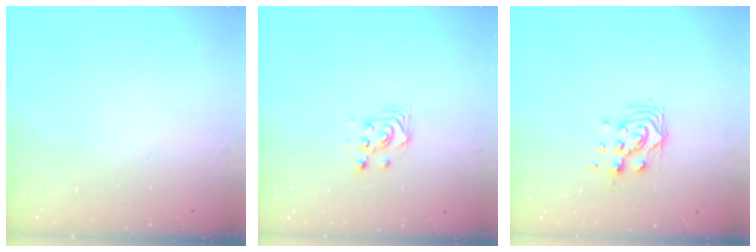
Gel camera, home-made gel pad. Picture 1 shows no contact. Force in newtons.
{"total": 3.4, "press": 3.1, "slide": 1.2}
{"total": 8.6, "press": 8.6, "slide": 0.7}